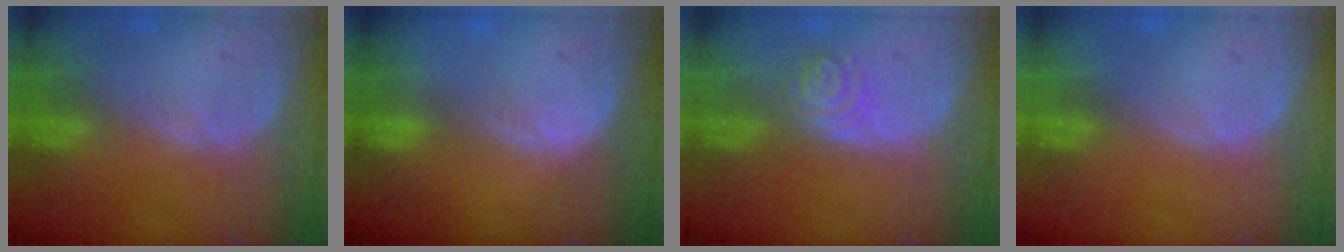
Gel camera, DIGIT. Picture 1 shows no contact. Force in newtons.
{"total": 1.1, "press": 0.7, "slide": 0.9}
{"total": 4.0, "press": 3.6, "slide": 1.7}
{"total": 0.0}